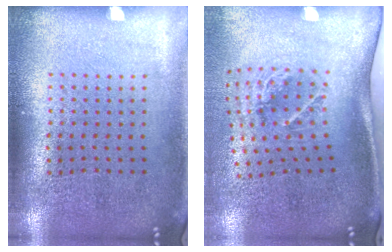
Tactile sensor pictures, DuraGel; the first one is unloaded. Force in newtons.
{"total": 2.1, "press": 1.3, "slide": 1.7}